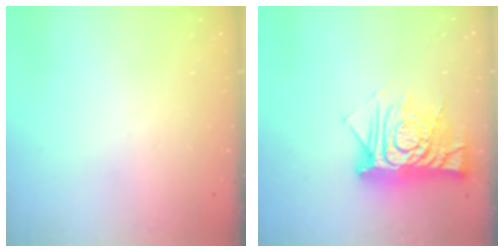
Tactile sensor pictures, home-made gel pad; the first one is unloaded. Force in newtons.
{"total": 12.6, "press": 12.6, "slide": 1.1}